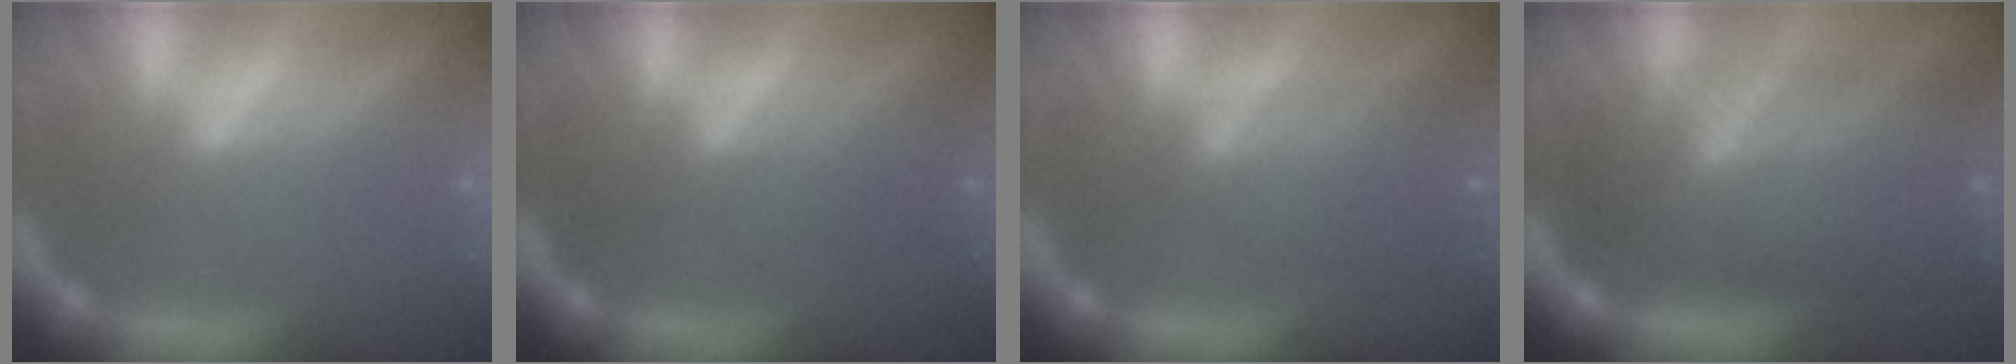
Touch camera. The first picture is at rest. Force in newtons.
{"total": 2.0}
{"total": 4.1}
{"total": 9.1}